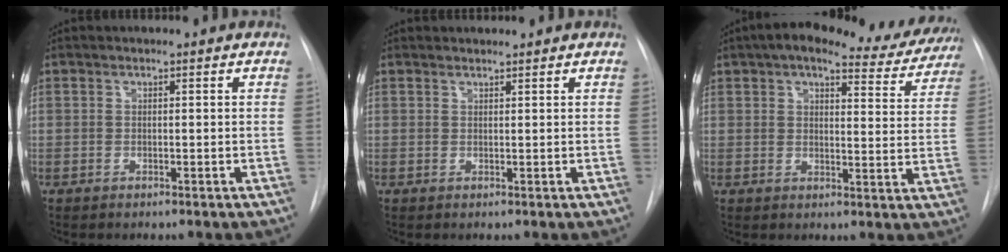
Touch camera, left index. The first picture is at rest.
{"total": 1.3, "force": [1.3, 0.1, 0.0], "torque": [-0.006, 0.012, 0.025]}
{"total": 17.3, "force": [15.1, 4.5, 7.2], "torque": [-0.090, 0.002, 0.176]}